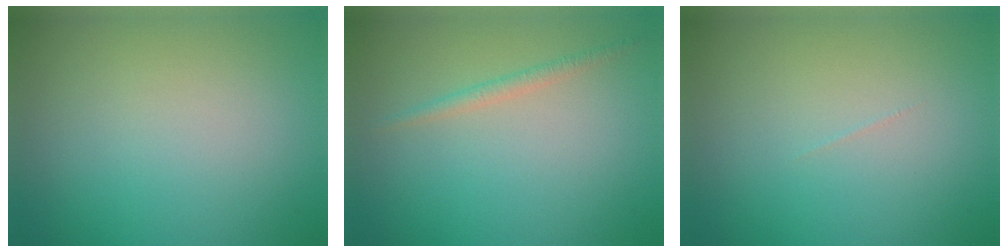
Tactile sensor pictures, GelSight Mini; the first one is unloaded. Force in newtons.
{"total": 1.2, "press": 1.2, "slide": 0.0}
{"total": 0.0}